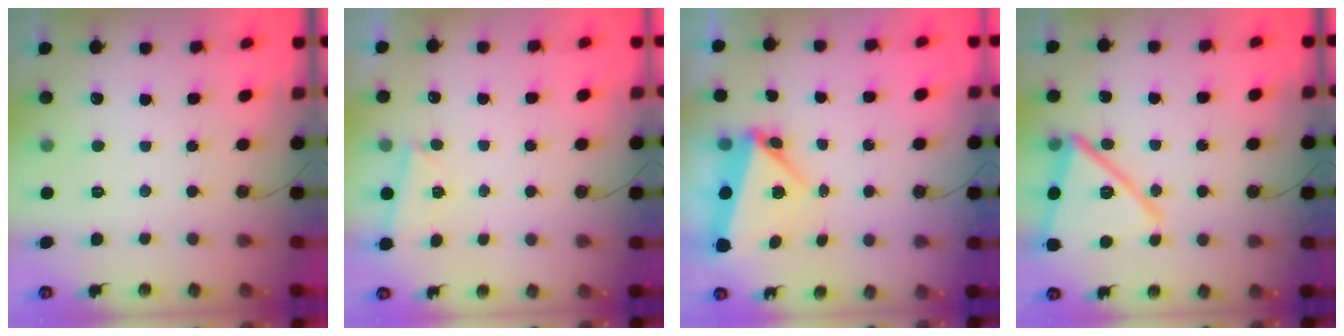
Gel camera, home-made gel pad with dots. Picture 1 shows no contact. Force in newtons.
{"total": 2.0, "press": 1.9, "slide": 0.7}
{"total": 5.4, "press": 5.2, "slide": 1.4}
{"total": 18.2, "press": 18.1, "slide": 1.9}